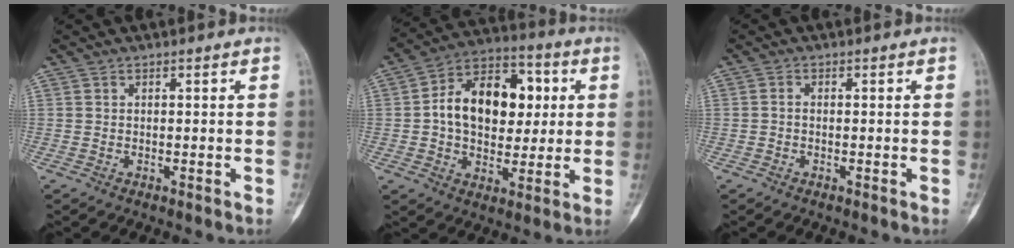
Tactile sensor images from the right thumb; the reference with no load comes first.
{"total": 17.7, "force": [2.1, 12.0, 12.8], "torque": [-0.159, 0.024, 0.028]}
{"total": 0.9, "force": [-0.3, 0.7, 0.5], "torque": [-0.003, 0.002, -0.010]}